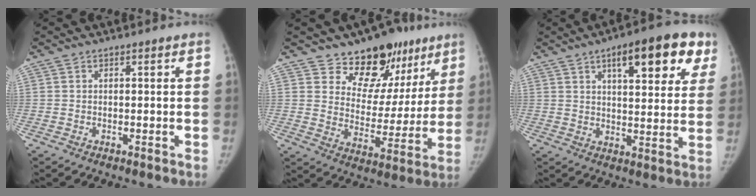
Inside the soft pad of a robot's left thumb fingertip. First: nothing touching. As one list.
[{"total": 16.0, "force": [11.3, 9.8, 5.7], "torque": [-0.016, -0.068, 0.162]}, {"total": 16.2, "force": [8.2, 6.2, 12.5], "torque": [-0.123, -0.018, 0.107]}]